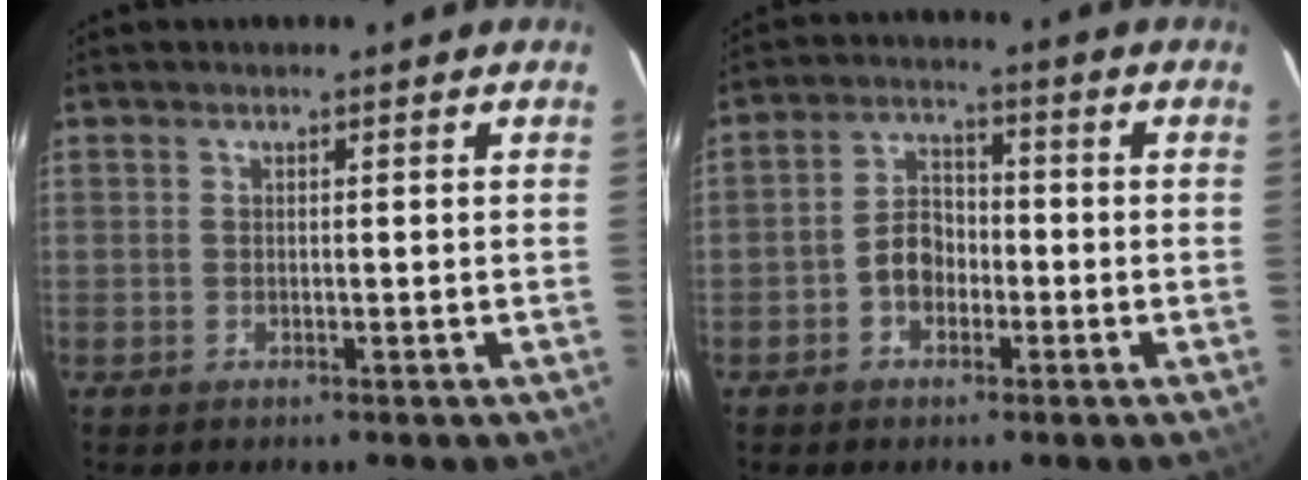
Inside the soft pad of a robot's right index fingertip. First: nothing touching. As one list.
[{"total": 5.6, "force": [-2.2, 4.2, 2.9], "torque": [-0.057, 0.021, -0.035]}]